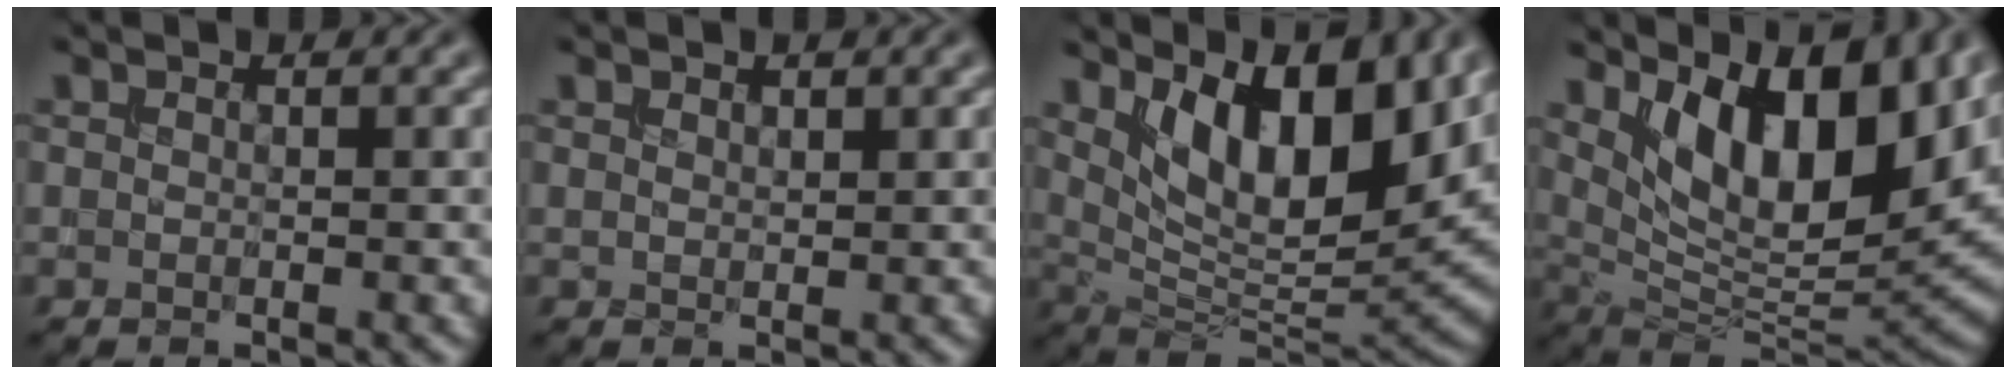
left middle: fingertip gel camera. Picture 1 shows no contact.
{"total": 0.7, "force": [0.6, 0.4, 0.1], "torque": [0.000, -0.003, 0.012]}
{"total": 10.0, "force": [4.2, 4.1, 8.1], "torque": [-0.124, -0.018, 0.076]}
{"total": 11.1, "force": [5.0, 4.4, 8.9], "torque": [-0.134, -0.014, 0.093]}